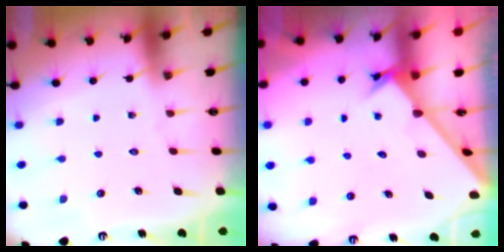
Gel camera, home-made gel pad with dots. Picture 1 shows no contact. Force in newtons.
{"total": 1.9, "press": 1.9, "slide": 0.1}